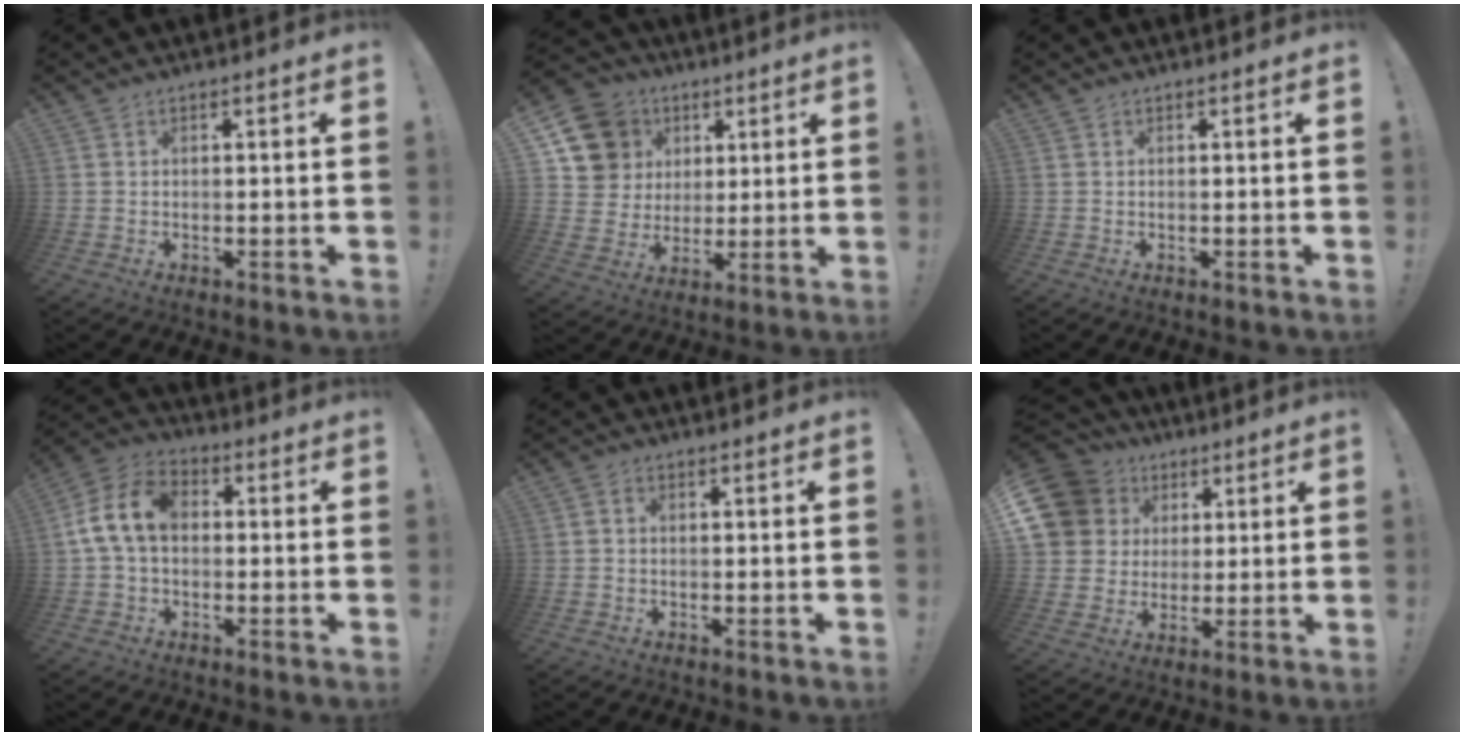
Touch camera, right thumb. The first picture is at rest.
{"total": 14.5, "force": [5.9, 12.5, 4.3], "torque": [-0.062, -0.021, 0.133]}
{"total": 0.0}
{"total": 11.8, "force": [0.9, 8.0, 8.7], "torque": [-0.179, 0.019, 0.019]}
{"total": 0.9, "force": [-0.4, 0.7, 0.4], "torque": [-0.011, 0.005, -0.007]}
{"total": 15.2, "force": [5.8, 12.6, 6.0], "torque": [-0.096, -0.017, 0.127]}